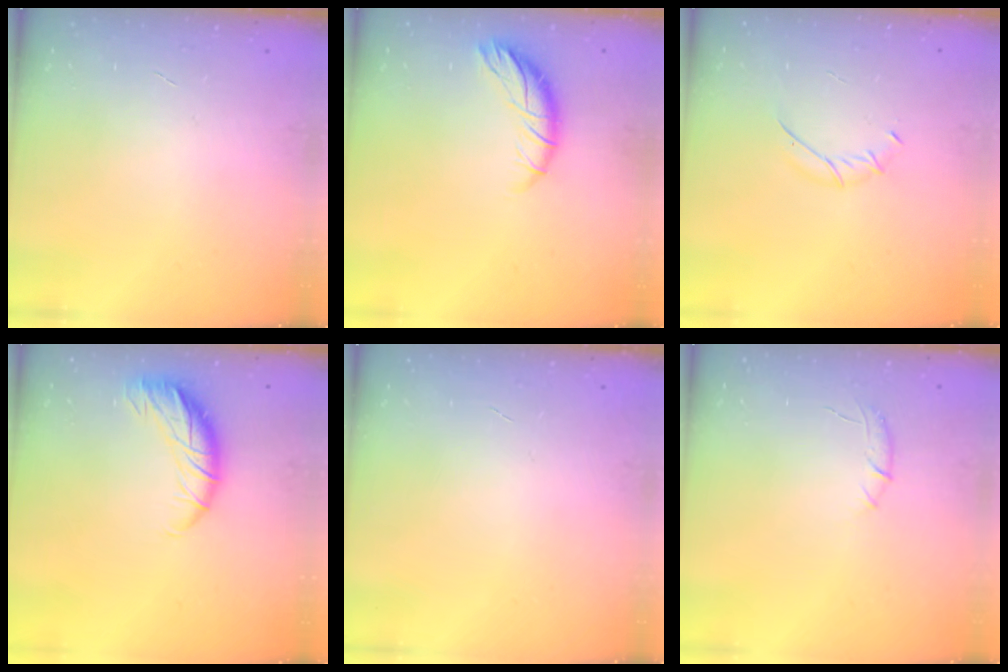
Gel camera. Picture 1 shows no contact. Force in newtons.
{"total": 9.0, "press": 9.0, "slide": 1.2}
{"total": 3.9, "press": 3.8, "slide": 0.7}
{"total": 11.7, "press": 11.5, "slide": 2.0}
{"total": 0.0}
{"total": 6.5, "press": 6.3, "slide": 1.6}